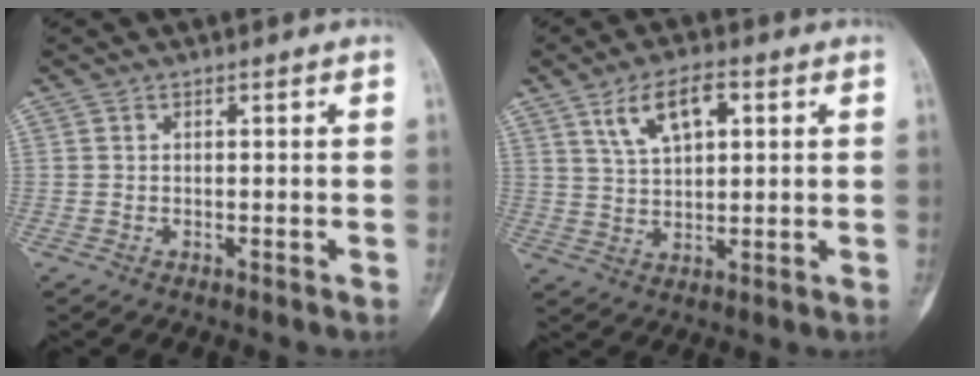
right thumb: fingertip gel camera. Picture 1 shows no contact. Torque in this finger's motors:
{"motor_torque": [0.11, 1.04, 0.03, 0.06, 0.07]}